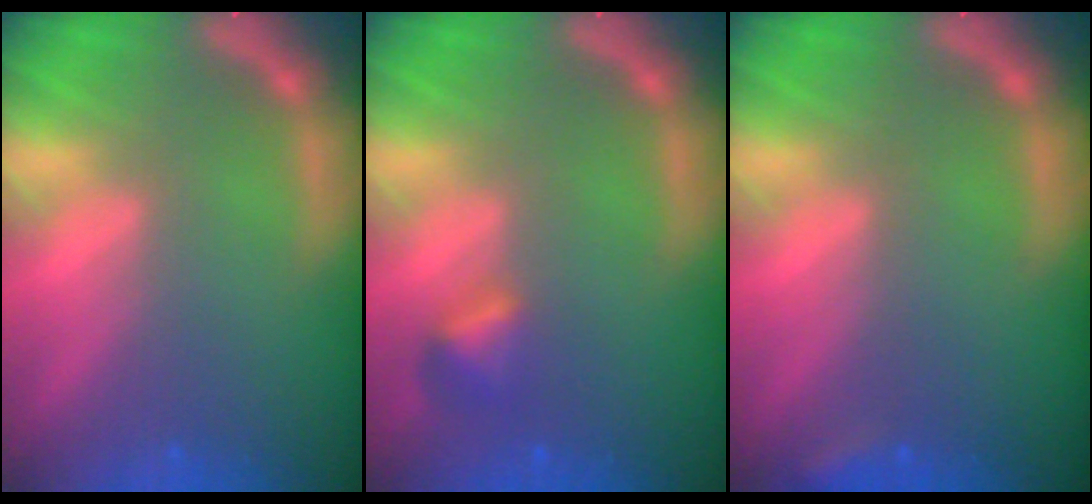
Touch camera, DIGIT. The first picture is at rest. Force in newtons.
{"total": 1.9}
{"total": 1.4}